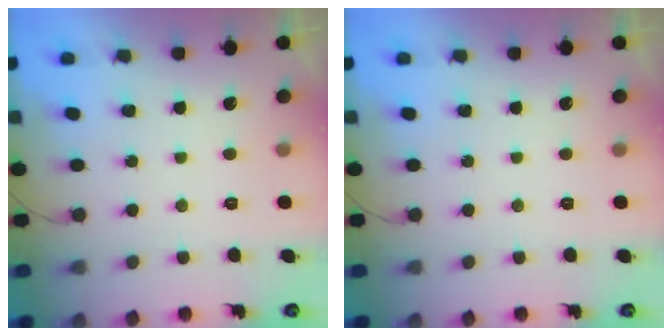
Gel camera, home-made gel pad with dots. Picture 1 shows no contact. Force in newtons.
{"total": 0.0}